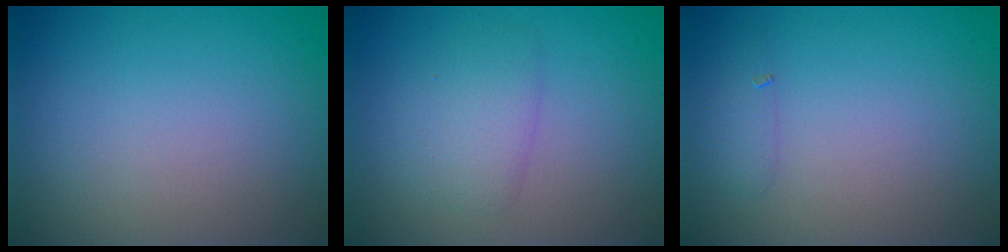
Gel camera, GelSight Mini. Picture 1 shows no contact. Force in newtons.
{"total": 2.4, "press": 2.4, "slide": 0.1}
{"total": 1.0, "press": 1.0, "slide": 0.0}